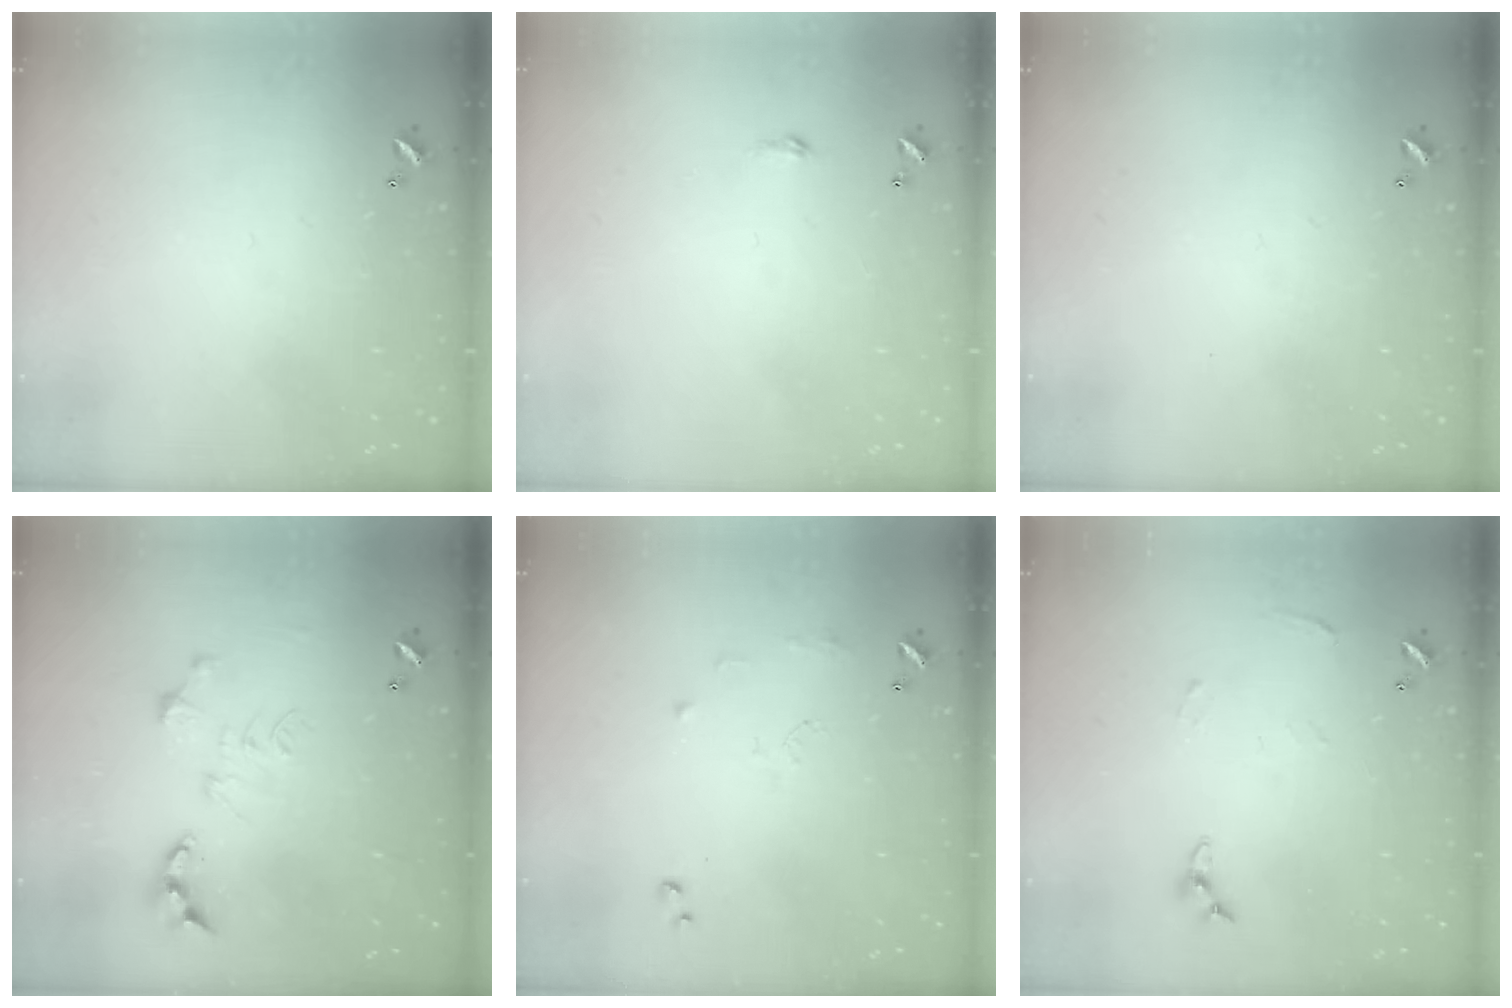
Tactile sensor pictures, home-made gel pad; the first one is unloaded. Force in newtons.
{"total": 1.8, "press": 1.8, "slide": 0.3}
{"total": 0.0}
{"total": 0.0}
{"total": 8.3, "press": 8.3, "slide": 0.8}
{"total": 4.6, "press": 4.6, "slide": 0.4}